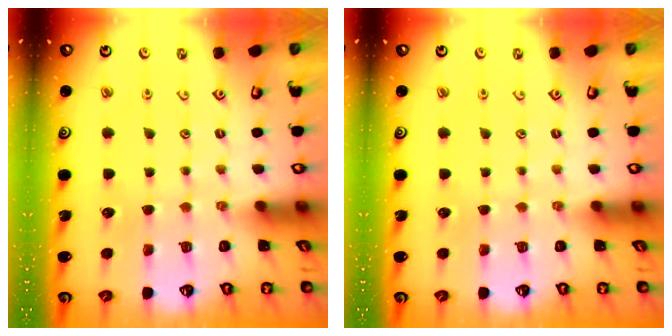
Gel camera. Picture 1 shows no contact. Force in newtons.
{"total": 0.0}